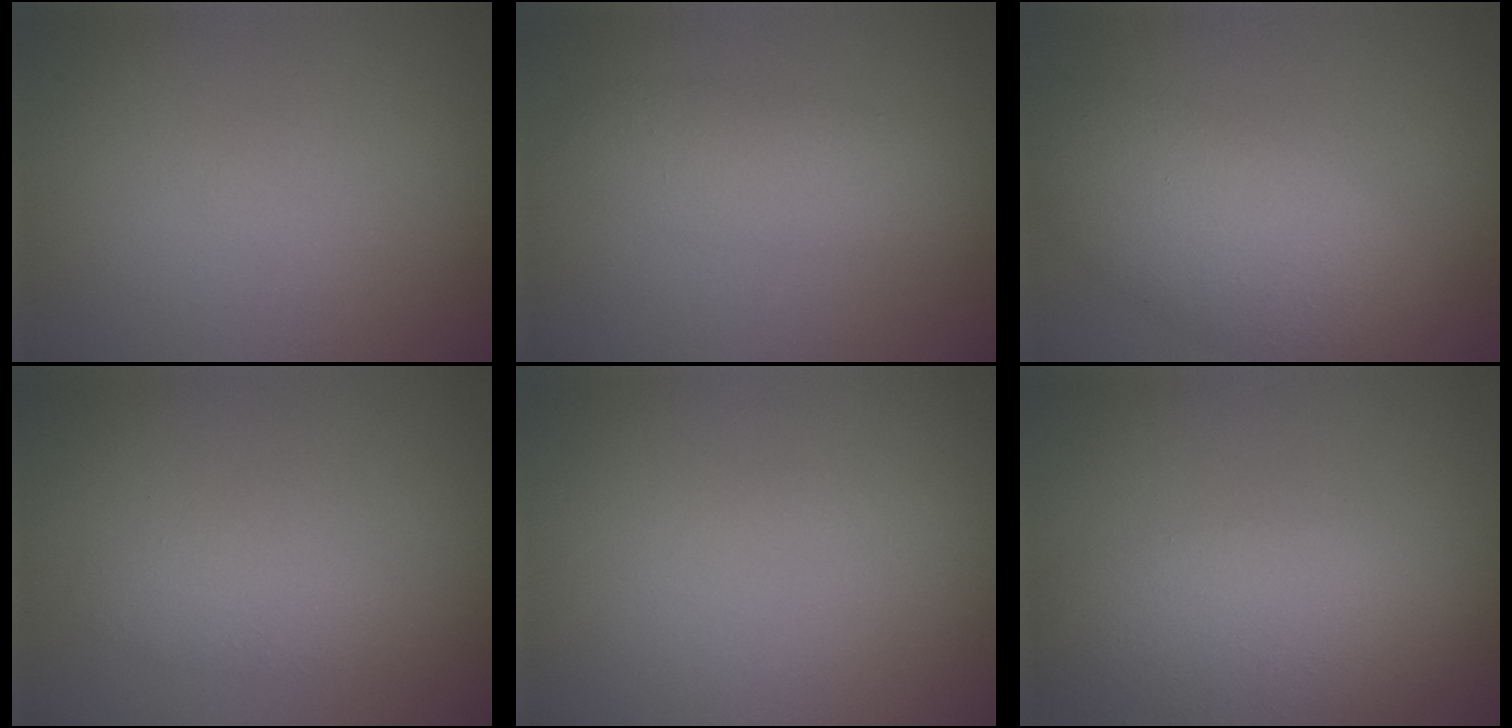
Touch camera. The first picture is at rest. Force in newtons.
{"total": 3.0, "press": 3.0, "slide": 0.2}
{"total": 6.7, "press": 6.7, "slide": 0.4}
{"total": 1.7, "press": 1.7, "slide": 0.1}
{"total": 0.0}
{"total": 7.4, "press": 7.4, "slide": 0.3}